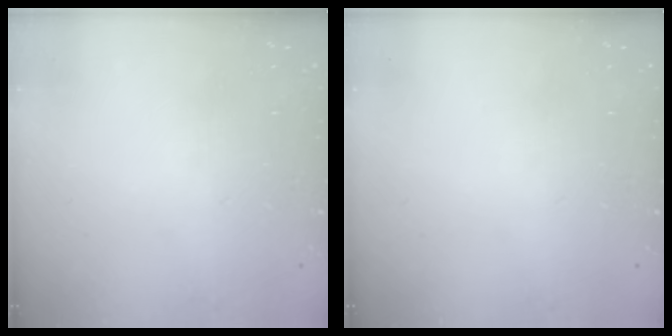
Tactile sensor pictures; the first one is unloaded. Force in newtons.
{"total": 0.0}